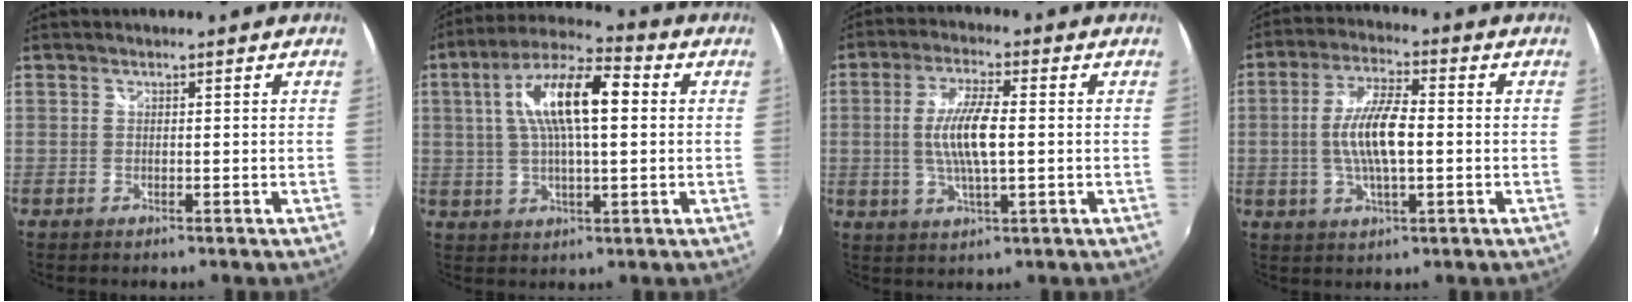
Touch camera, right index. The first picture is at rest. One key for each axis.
{"total": 14.2, "fx": 2.7, "fy": 4.5, "fz": 13.3, "tx": -0.242, "ty": 0.024, "tz": 0.040}
{"total": 8.9, "fx": -0.2, "fy": 2.0, "fz": 8.7, "tx": -0.169, "ty": -0.001, "tz": -0.004}
{"total": 9.9, "fx": -0.8, "fy": 3.0, "fz": 9.4, "tx": -0.186, "ty": 0.004, "tz": -0.016}